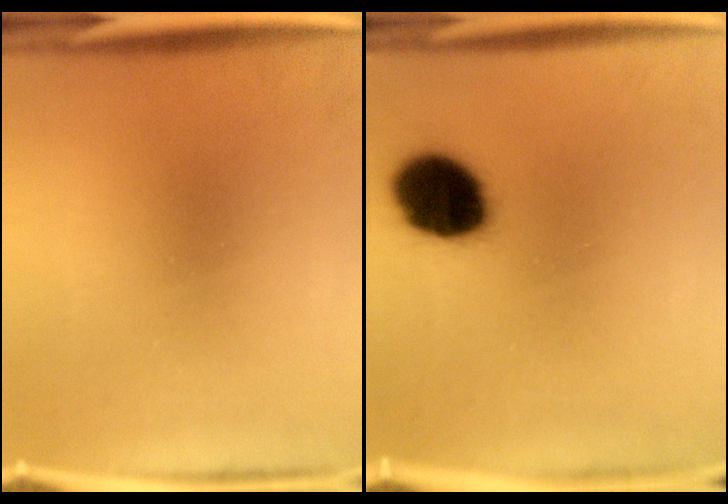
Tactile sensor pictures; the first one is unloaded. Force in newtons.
{"total": 15.9}